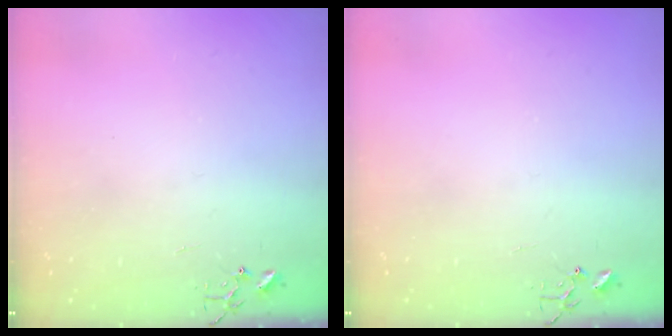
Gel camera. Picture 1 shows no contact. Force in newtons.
{"total": 0.0}